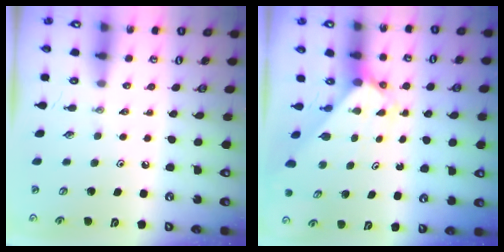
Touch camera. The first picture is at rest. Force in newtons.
{"total": 2.3, "press": 2.3, "slide": 0.2}